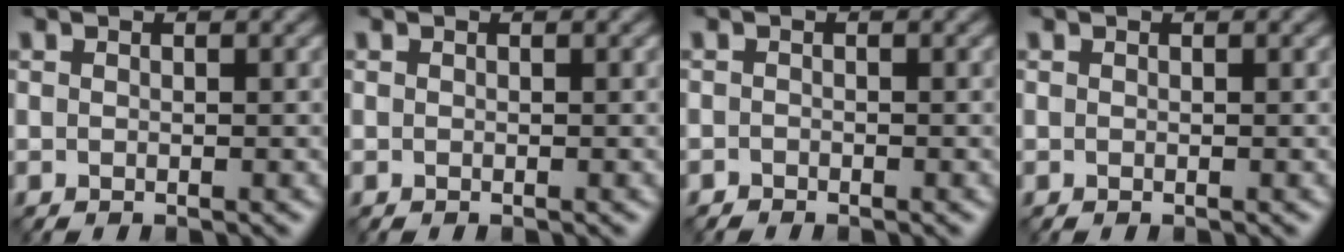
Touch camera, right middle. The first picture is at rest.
{"total": 0.0}
{"total": 0.8, "force": [-0.7, 0.1, -0.2], "torque": [0.007, 0.000, -0.017]}
{"total": 0.0}